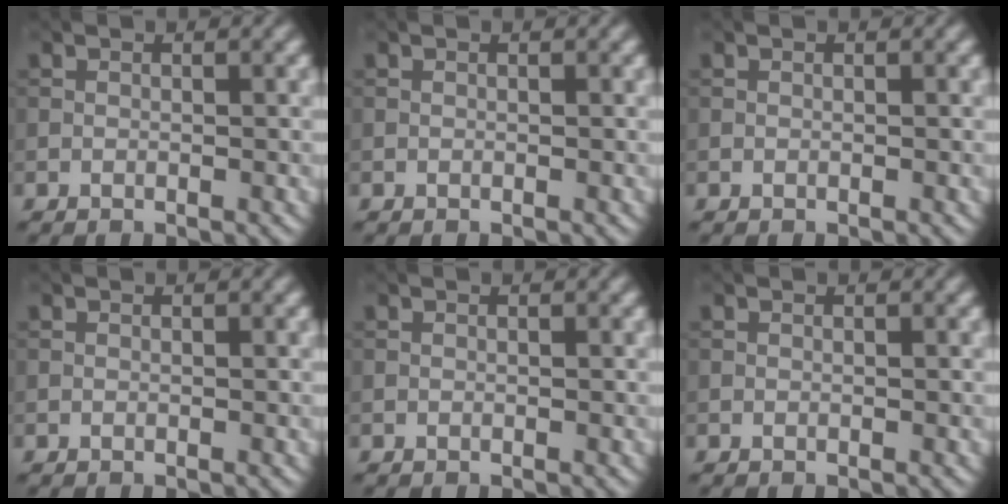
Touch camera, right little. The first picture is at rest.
{"total": 0.0}
{"total": 0.0}
{"total": 0.0}
{"total": 0.0}
{"total": 0.0}